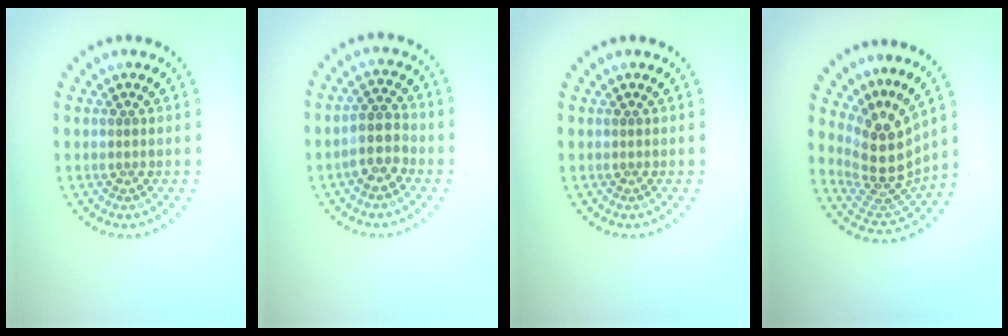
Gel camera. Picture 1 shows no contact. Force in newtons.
{"total": 3.2, "press": 3.0, "slide": 1.3}
{"total": 0.0}
{"total": 5.1, "press": 3.7, "slide": 3.5}